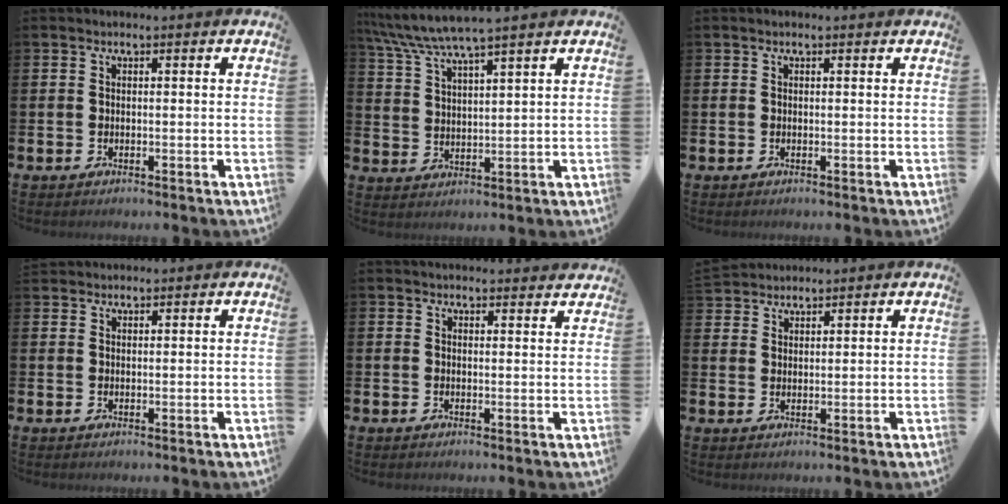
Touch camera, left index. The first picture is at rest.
{"total": 6.0, "force": [5.5, 0.1, 2.5], "torque": [-0.065, -0.028, 0.096]}
{"total": 0.0}
{"total": 1.6, "force": [1.5, 0.5, 0.0], "torque": [0.013, -0.004, 0.026]}
{"total": 2.2, "force": [2.2, 0.4, 0.0], "torque": [0.006, -0.013, 0.038]}
{"total": 2.9, "force": [2.8, 0.5, -0.5], "torque": [0.010, -0.013, 0.052]}